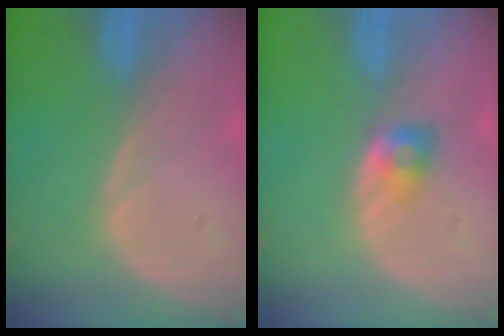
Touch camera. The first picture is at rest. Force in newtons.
{"total": 2.8, "press": 2.4, "slide": 1.4}